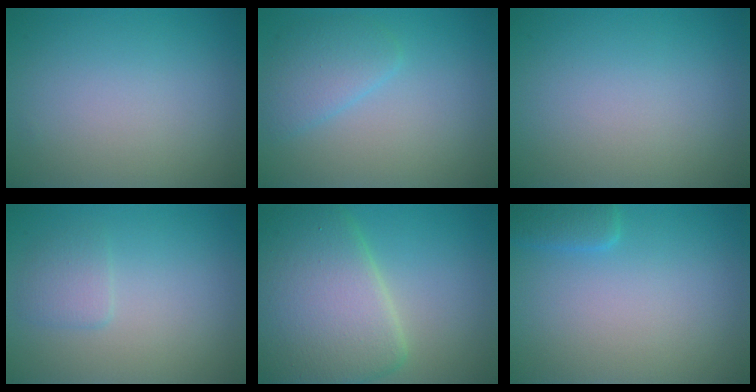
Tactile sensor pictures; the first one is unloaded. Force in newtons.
{"total": 2.7, "press": 2.7, "slide": 0.2}
{"total": 0.0}
{"total": 1.4, "press": 1.4, "slide": 0.1}
{"total": 10.1, "press": 10.1, "slide": 0.5}
{"total": 1.6, "press": 1.6, "slide": 0.1}